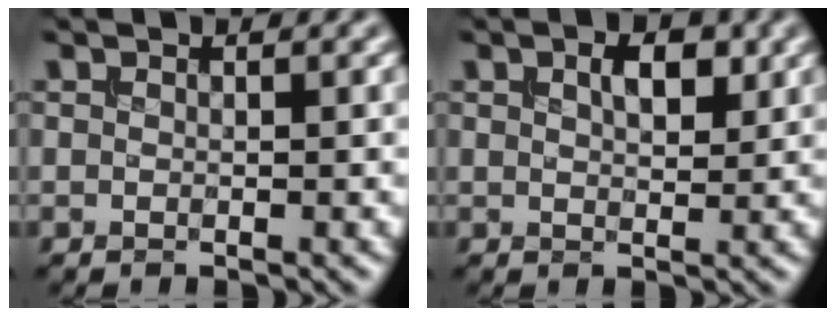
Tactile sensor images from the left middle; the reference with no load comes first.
{"total": 2.6, "force": [1.0, 1.3, 2.0], "torque": [-0.036, 0.003, 0.019]}